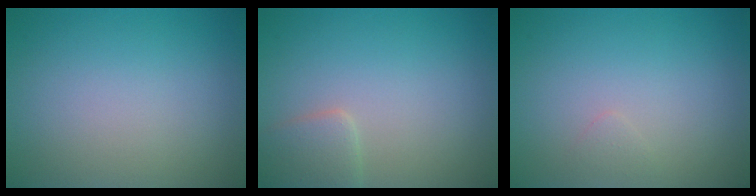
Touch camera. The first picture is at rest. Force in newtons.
{"total": 2.1, "press": 2.0, "slide": 0.2}
{"total": 0.6, "press": 0.6, "slide": 0.0}